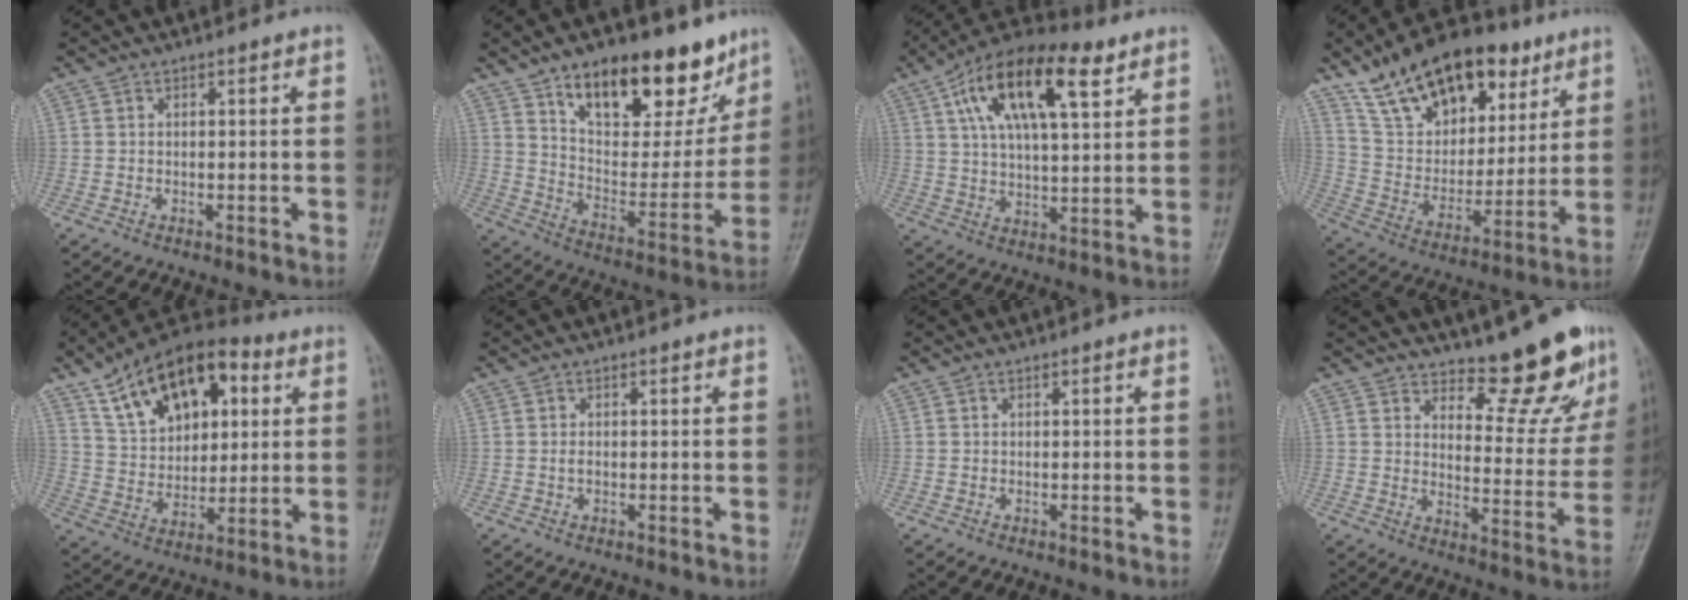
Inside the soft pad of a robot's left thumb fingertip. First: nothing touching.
{"total": 22.2, "force": [14.3, 10.5, 13.2], "torque": [-0.138, -0.065, 0.231]}
{"total": 18.6, "force": [8.4, 7.7, 14.7], "torque": [-0.232, -0.002, 0.141]}
{"total": 23.9, "force": [14.3, 13.1, 14.0], "torque": [-0.195, -0.032, 0.252]}
{"total": 19.6, "force": [8.1, 11.7, 13.5], "torque": [-0.172, -0.003, 0.138]}
{"total": 0.8, "force": [0.0, 0.5, 0.6], "torque": [-0.012, 0.000, 0.000]}
{"total": 0.0}
{"total": 13.5, "force": [10.9, 4.2, 6.7], "torque": [-0.049, -0.097, 0.150]}